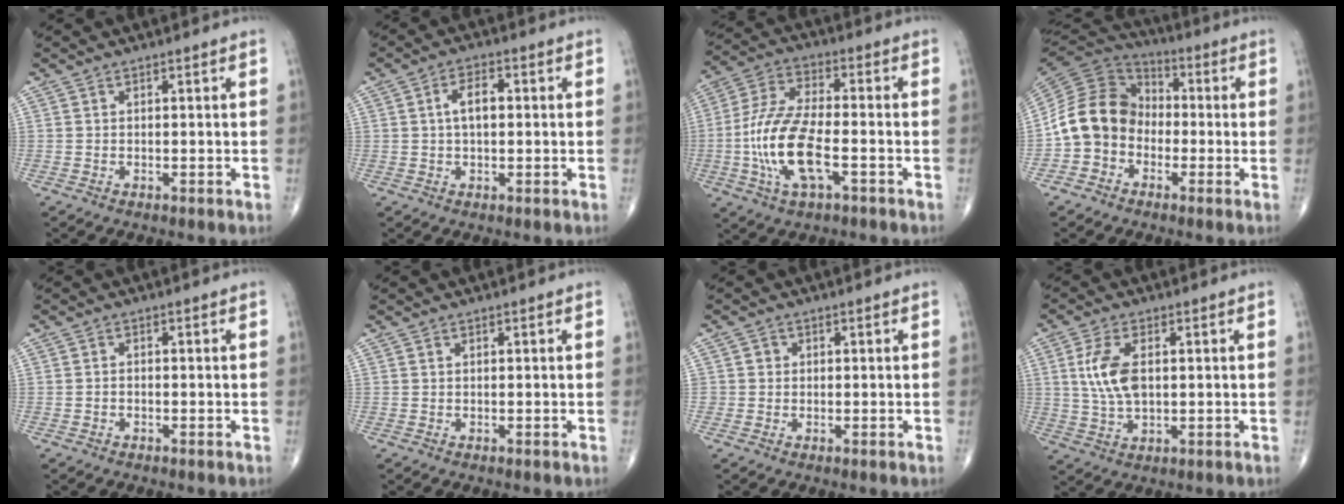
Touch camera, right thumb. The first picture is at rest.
{"total": 4.6, "force": [0.4, 2.4, 3.9], "torque": [-0.071, 0.012, 0.003]}
{"total": 14.7, "force": [-3.9, 6.0, 12.8], "torque": [-0.274, 0.024, -0.074]}
{"total": 13.0, "force": [-3.0, 10.7, 6.7], "torque": [-0.112, 0.051, -0.071]}
{"total": 0.9, "force": [-0.4, 0.6, 0.4], "torque": [-0.006, 0.004, -0.007]}
{"total": 0.0}
{"total": 1.6, "force": [0.0, 1.6, 0.2], "torque": [0.007, 0.005, -0.002]}
{"total": 8.2, "force": [1.3, 4.3, 6.9], "torque": [-0.147, -0.004, 0.028]}